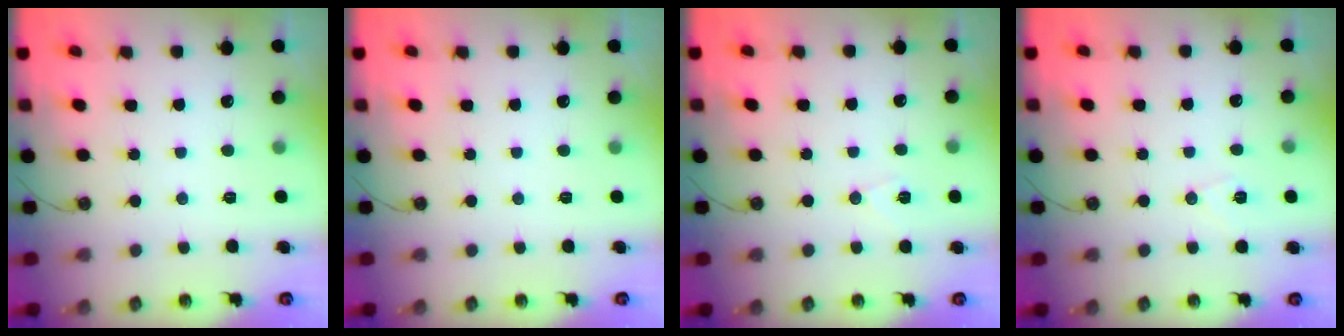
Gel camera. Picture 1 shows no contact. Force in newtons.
{"total": 0.0}
{"total": 6.1, "press": 5.3, "slide": 2.9}
{"total": 6.1, "press": 4.9, "slide": 3.6}